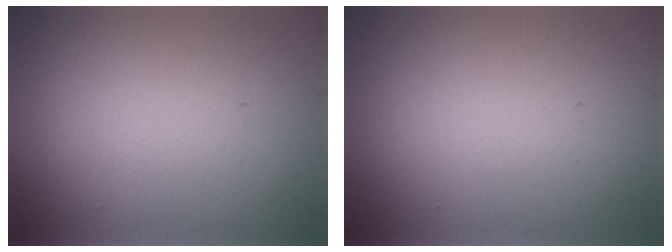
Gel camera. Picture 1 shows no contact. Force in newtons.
{"total": 0.0}